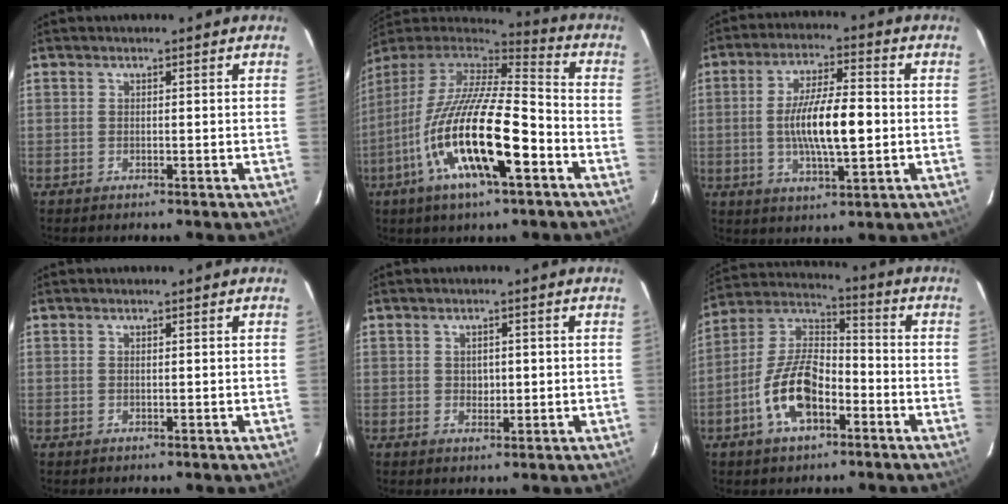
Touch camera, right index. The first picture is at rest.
{"total": 22.4, "force": [-8.8, 5.8, 19.8], "torque": [-0.362, -0.040, -0.167]}
{"total": 11.7, "force": [-1.0, 3.0, 11.3], "torque": [-0.208, -0.001, -0.014]}
{"total": 0.0}
{"total": 2.4, "force": [0.2, 1.9, 1.5], "torque": [-0.023, 0.005, 0.007]}
{"total": 13.4, "force": [-5.8, 6.7, 10.1], "torque": [-0.203, 0.018, -0.105]}